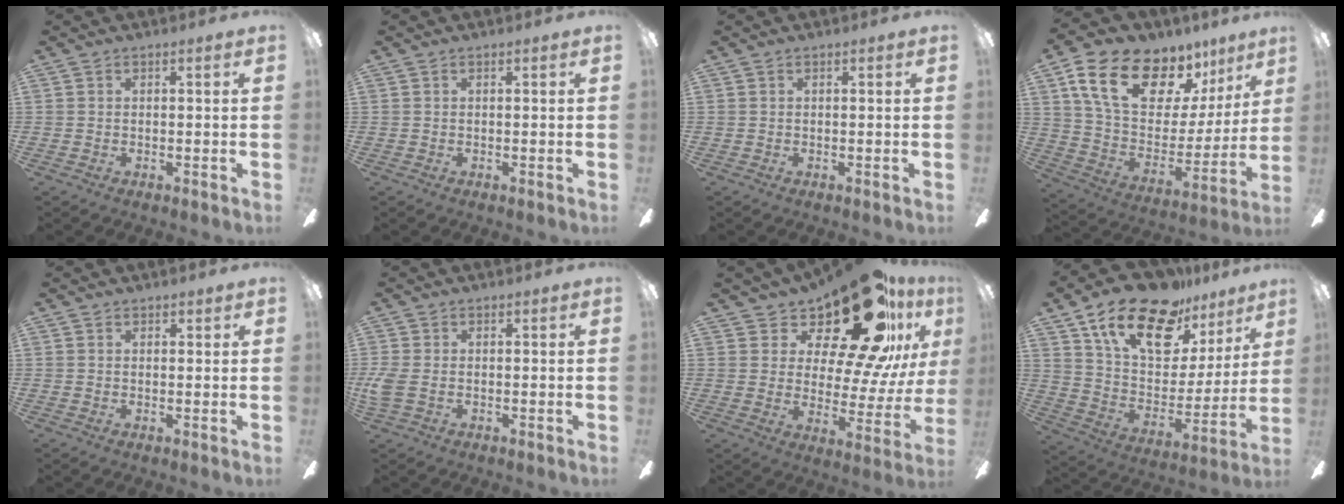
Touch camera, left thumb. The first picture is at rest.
{"total": 0.0}
{"total": 0.0}
{"total": 20.8, "force": [13.0, 11.3, 11.7], "torque": [-0.195, -0.074, 0.233]}
{"total": 1.0, "force": [0.9, 0.6, 0.1], "torque": [0.005, -0.002, 0.014]}
{"total": 3.9, "force": [-0.5, 2.4, 3.0], "torque": [-0.073, 0.000, -0.011]}
{"total": 24.0, "force": [16.7, 8.1, 15.3], "torque": [-0.229, -0.115, 0.273]}
{"total": 22.2, "force": [15.0, 10.8, 12.3], "torque": [-0.207, -0.086, 0.264]}